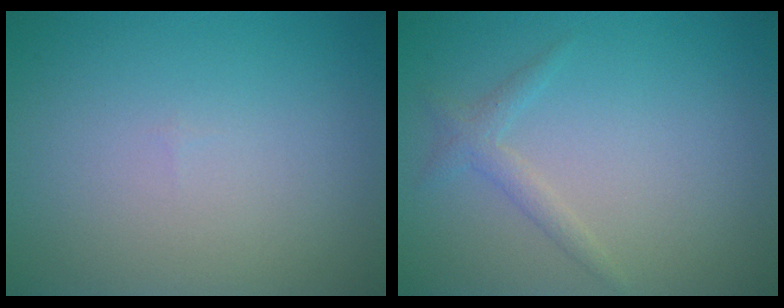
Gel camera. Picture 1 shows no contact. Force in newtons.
{"total": 1.4, "press": 1.4, "slide": 0.1}